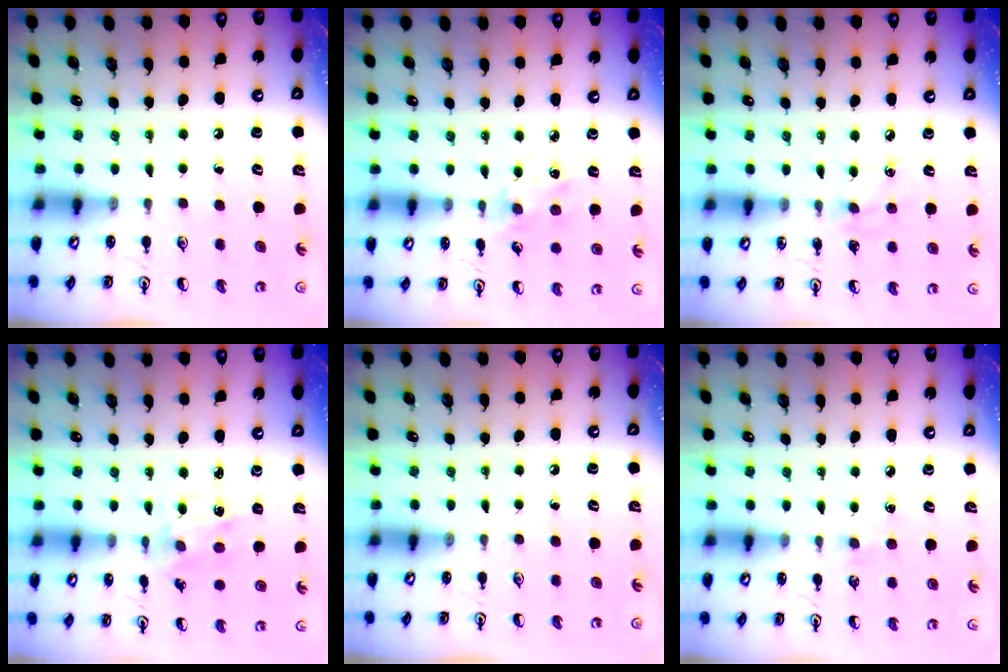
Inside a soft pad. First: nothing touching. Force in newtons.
{"total": 3.4, "press": 3.4, "slide": 0.5}
{"total": 6.6, "press": 6.6, "slide": 0.8}
{"total": 1.7, "press": 1.6, "slide": 0.3}
{"total": 0.0}
{"total": 2.9, "press": 2.9, "slide": 0.5}